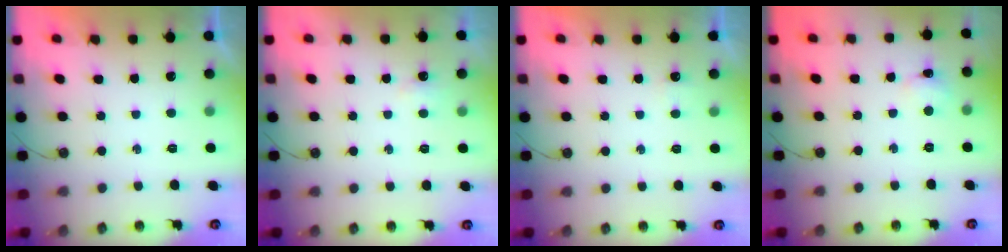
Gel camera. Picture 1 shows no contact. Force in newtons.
{"total": 5.0, "press": 2.9, "slide": 4.1}
{"total": 2.2, "press": 2.1, "slide": 0.4}
{"total": 2.7, "press": 2.6, "slide": 0.5}